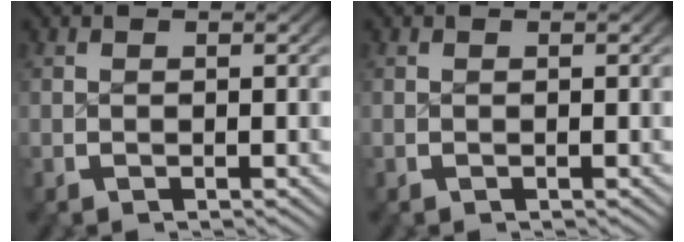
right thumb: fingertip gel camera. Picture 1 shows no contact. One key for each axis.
{"total": 0.0}